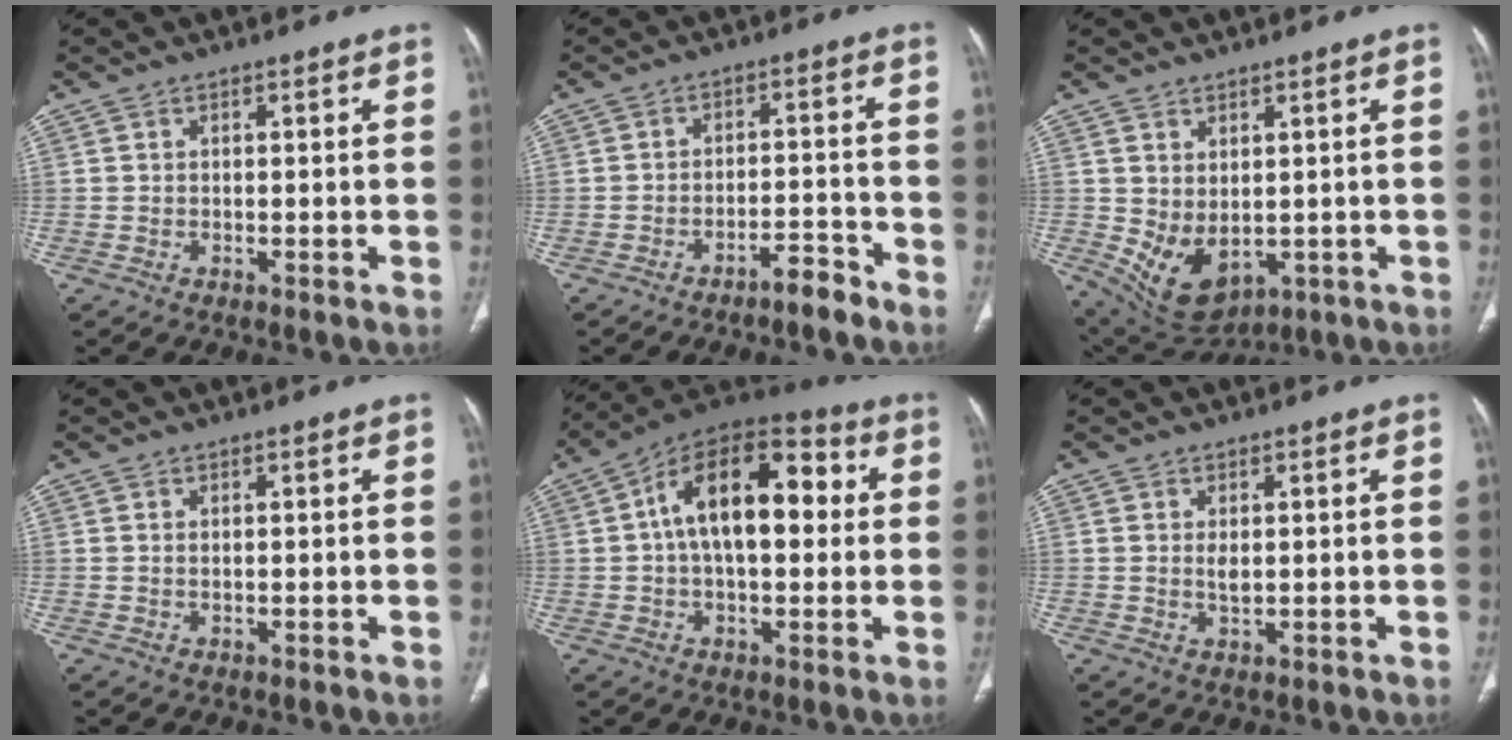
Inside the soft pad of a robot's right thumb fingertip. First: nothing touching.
{"total": 4.3, "force": [-3.6, 1.0, 2.2], "torque": [-0.032, 0.034, -0.058]}
{"total": 8.9, "force": [-0.6, 5.7, 6.8], "torque": [-0.108, -0.007, 0.023]}
{"total": 0.5, "force": [0.2, 0.2, 0.4], "torque": [-0.012, 0.002, 0.006]}
{"total": 19.0, "force": [2.9, 10.1, 15.9], "torque": [-0.235, 0.037, 0.036]}
{"total": 2.0, "force": [0.4, 0.9, 1.7], "torque": [-0.031, -0.006, 0.013]}